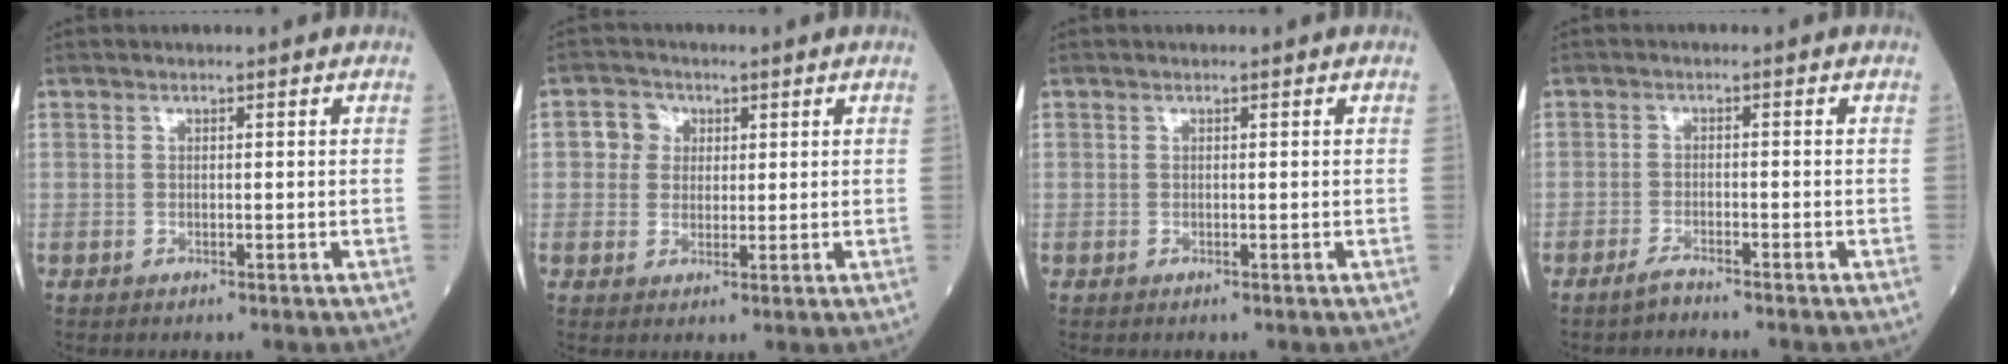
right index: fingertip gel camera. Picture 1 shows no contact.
{"total": 3.7, "force": [0.9, 3.4, 1.0], "torque": [-0.012, 0.011, 0.013]}
{"total": 0.0}
{"total": 1.7, "force": [-1.6, -0.1, 0.7], "torque": [-0.022, -0.003, -0.033]}